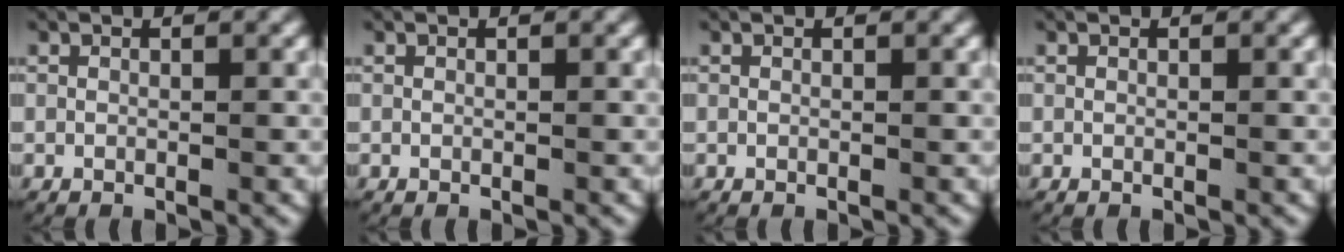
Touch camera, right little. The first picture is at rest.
{"total": 0.0}
{"total": 0.0}
{"total": 0.0}